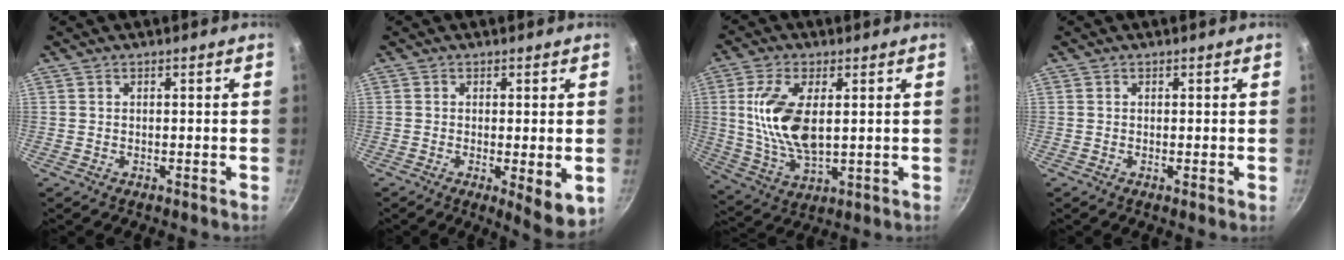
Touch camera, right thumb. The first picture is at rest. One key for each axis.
{"total": 6.6, "fx": -1.5, "fy": 1.7, "fz": 6.2, "tx": -0.091, "ty": -0.020, "tz": -0.019}
{"total": 13.4, "fx": 1.9, "fy": 6.4, "fz": 11.6, "tx": -0.235, "ty": -0.013, "tz": 0.044}
{"total": 1.0, "fx": 0.0, "fy": 0.1, "fz": 1.0, "tx": -0.018, "ty": -0.004, "tz": 0.000}